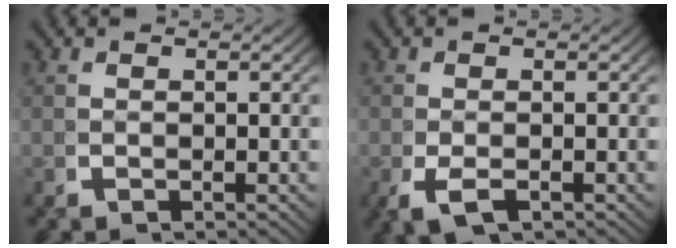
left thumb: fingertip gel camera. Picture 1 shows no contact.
{"total": 2.7, "force": [-1.4, 1.5, 1.7], "torque": [-0.048, -0.017, -0.012]}